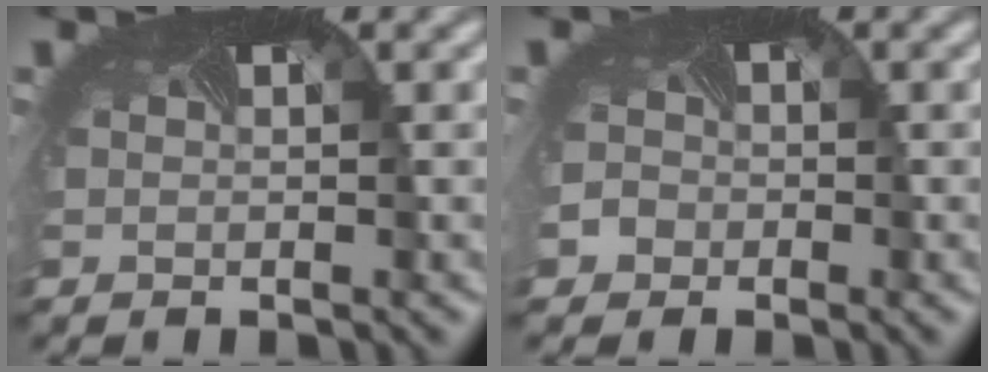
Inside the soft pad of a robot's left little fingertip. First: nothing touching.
{"total": 2.2, "force": [-0.8, 2.0, 0.6], "torque": [-0.001, 0.001, -0.016]}